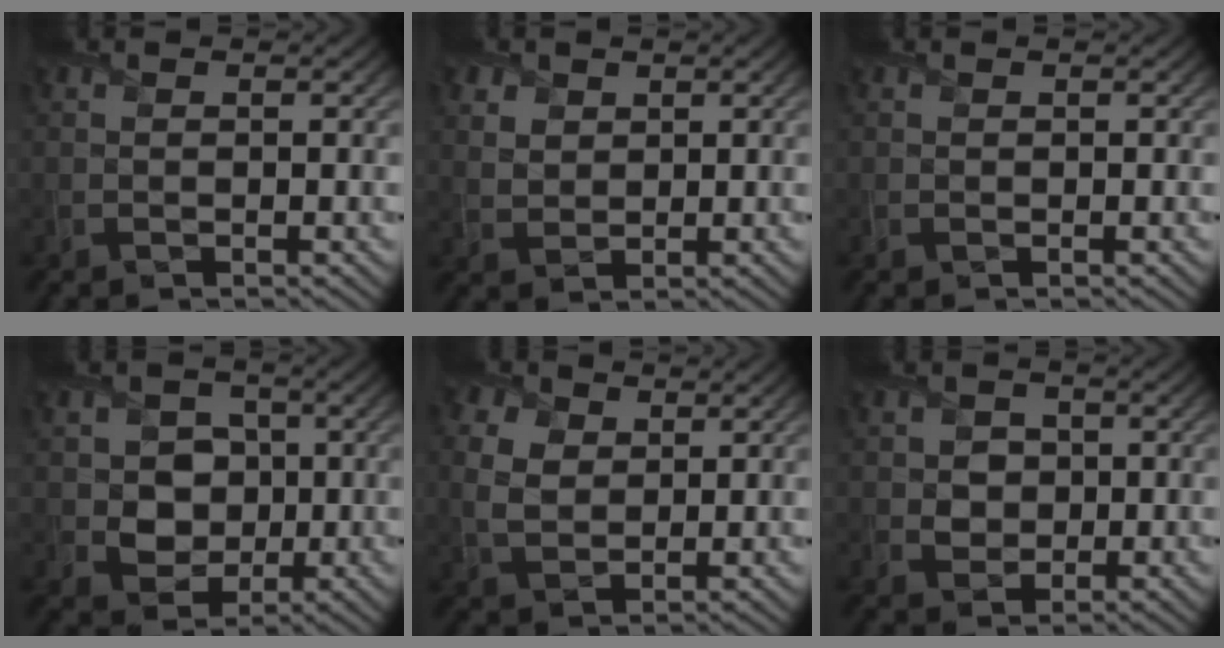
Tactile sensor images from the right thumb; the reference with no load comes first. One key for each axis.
{"total": 3.7, "fx": 2.1, "fy": 2.6, "fz": 1.5, "tx": -0.054, "ty": -0.002, "tz": 0.048}
{"total": 0.0}
{"total": 5.8, "fx": 0.0, "fy": 5.1, "fz": 2.7, "tx": -0.060, "ty": -0.005, "tz": -0.011}
{"total": 5.6, "fx": 1.8, "fy": 4.0, "fz": 3.5, "tx": -0.112, "ty": 0.008, "tz": 0.033}
{"total": 3.0, "fx": 0.0, "fy": 2.7, "fz": 1.3, "tx": -0.030, "ty": -0.002, "tz": -0.006}